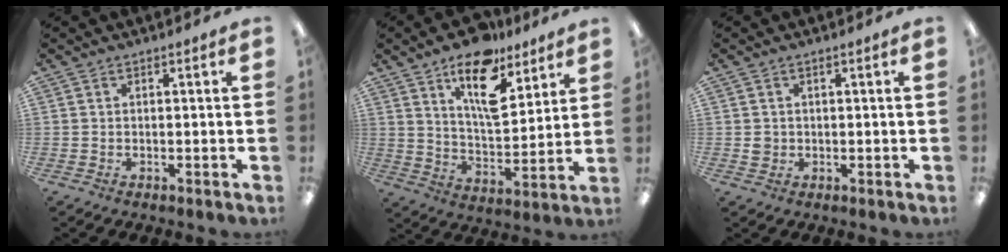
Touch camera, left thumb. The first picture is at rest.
{"total": 15.9, "force": [10.8, 7.2, 9.2], "torque": [-0.135, -0.062, 0.184]}
{"total": 1.7, "force": [0.1, 1.5, 0.7], "torque": [-0.015, 0.004, 0.001]}